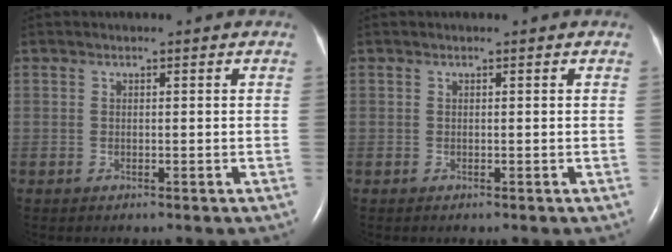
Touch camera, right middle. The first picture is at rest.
{"total": 0.0}